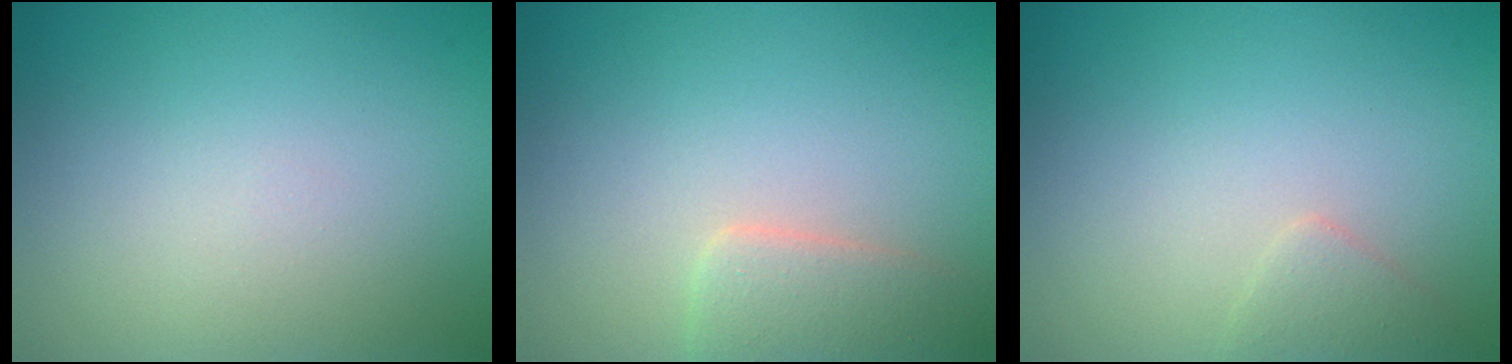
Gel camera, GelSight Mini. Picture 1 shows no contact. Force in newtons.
{"total": 2.9, "press": 2.9, "slide": 0.3}
{"total": 1.3, "press": 1.3, "slide": 0.1}